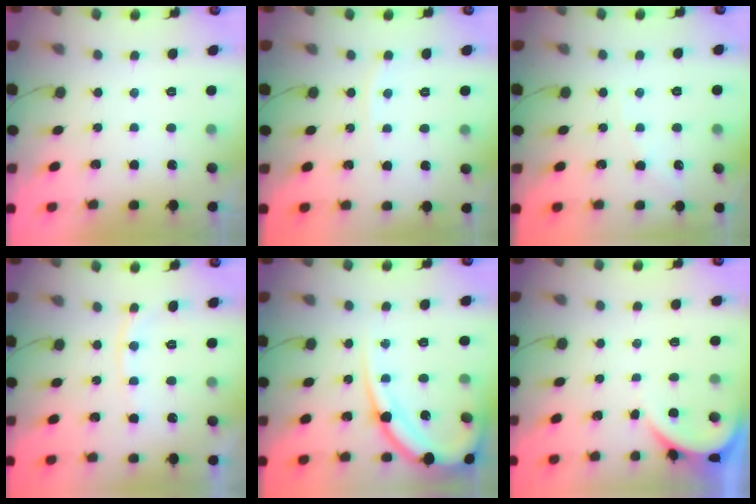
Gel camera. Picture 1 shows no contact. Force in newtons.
{"total": 2.9, "press": 2.9, "slide": 0.5}
{"total": 3.6, "press": 3.6, "slide": 0.5}
{"total": 7.0, "press": 6.9, "slide": 1.0}
{"total": 14.4, "press": 14.3, "slide": 1.1}
{"total": 2.1, "press": 2.1, "slide": 0.2}